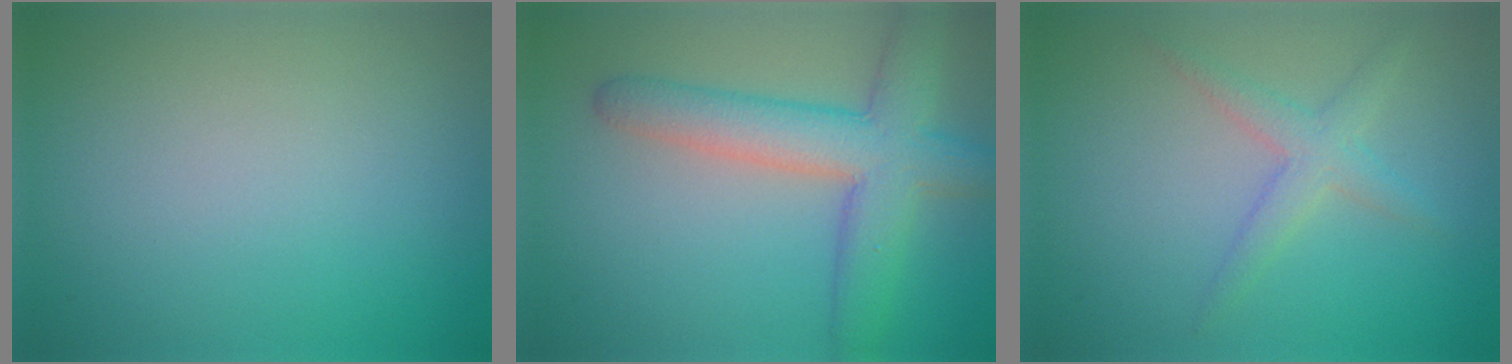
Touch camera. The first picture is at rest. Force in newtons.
{"total": 6.8, "press": 6.8, "slide": 0.2}
{"total": 2.4, "press": 2.4, "slide": 0.0}